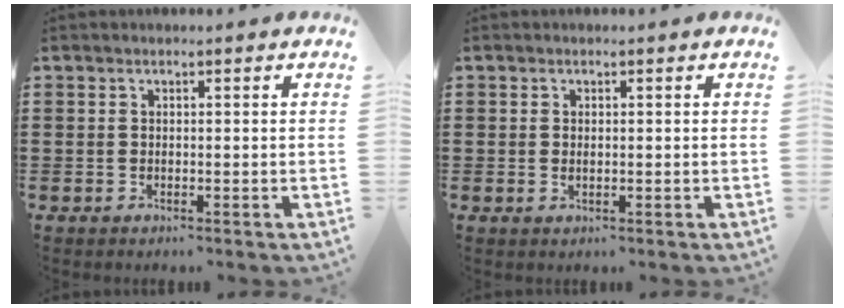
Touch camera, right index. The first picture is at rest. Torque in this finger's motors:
{"motor_torque": [0.44, 1.70, 0.00, 0.00]}